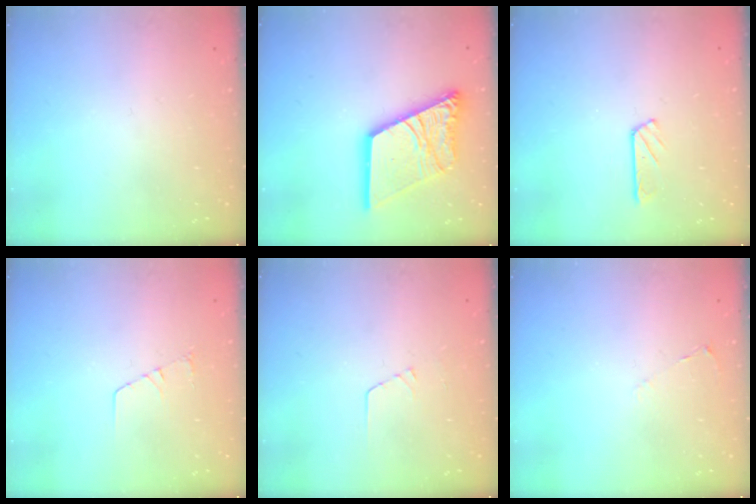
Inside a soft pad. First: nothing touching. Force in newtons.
{"total": 20.4, "press": 20.3, "slide": 2.4}
{"total": 2.9, "press": 2.9, "slide": 0.3}
{"total": 3.2, "press": 3.2, "slide": 0.3}
{"total": 3.2, "press": 3.2, "slide": 0.3}
{"total": 2.4, "press": 2.3, "slide": 0.4}